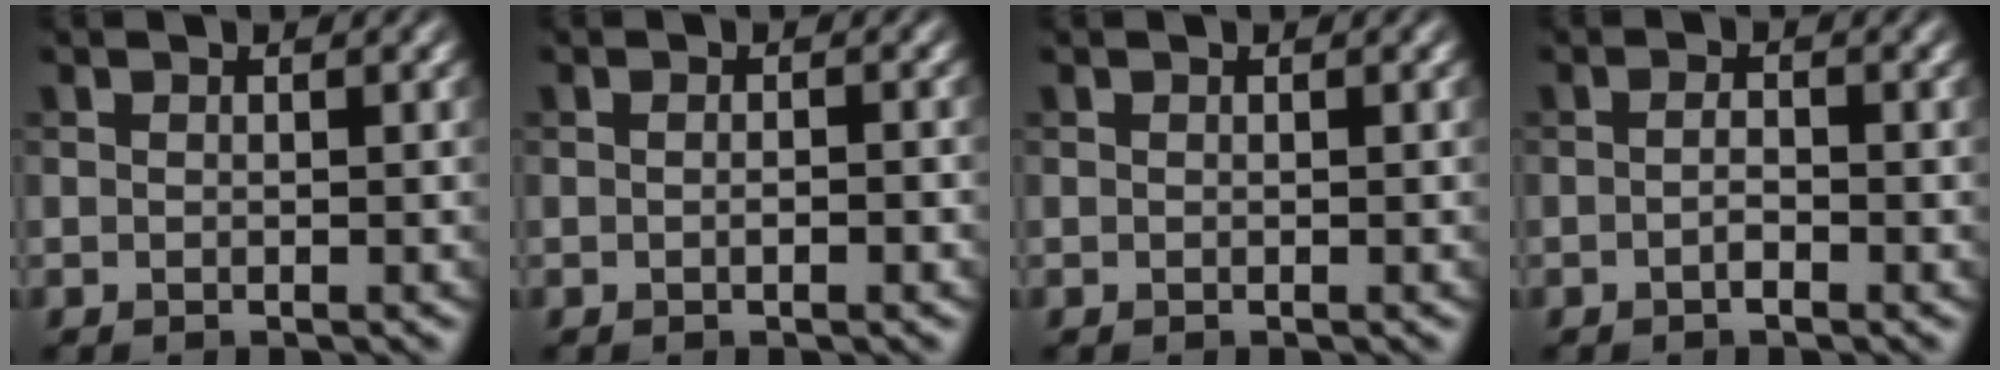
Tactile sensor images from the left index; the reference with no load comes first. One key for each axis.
{"total": 1.5, "fx": -0.2, "fy": 0.6, "fz": 1.3, "tx": -0.006, "ty": -0.002, "tz": -0.004}
{"total": 0.0}
{"total": 1.2, "fx": -0.6, "fy": 0.3, "fz": 1.1, "tx": -0.021, "ty": 0.001, "tz": -0.011}